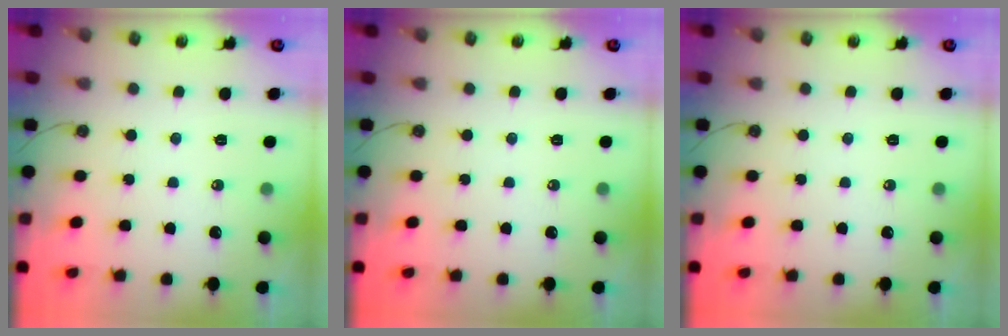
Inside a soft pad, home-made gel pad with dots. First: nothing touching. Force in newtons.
{"total": 0.0}
{"total": 0.0}